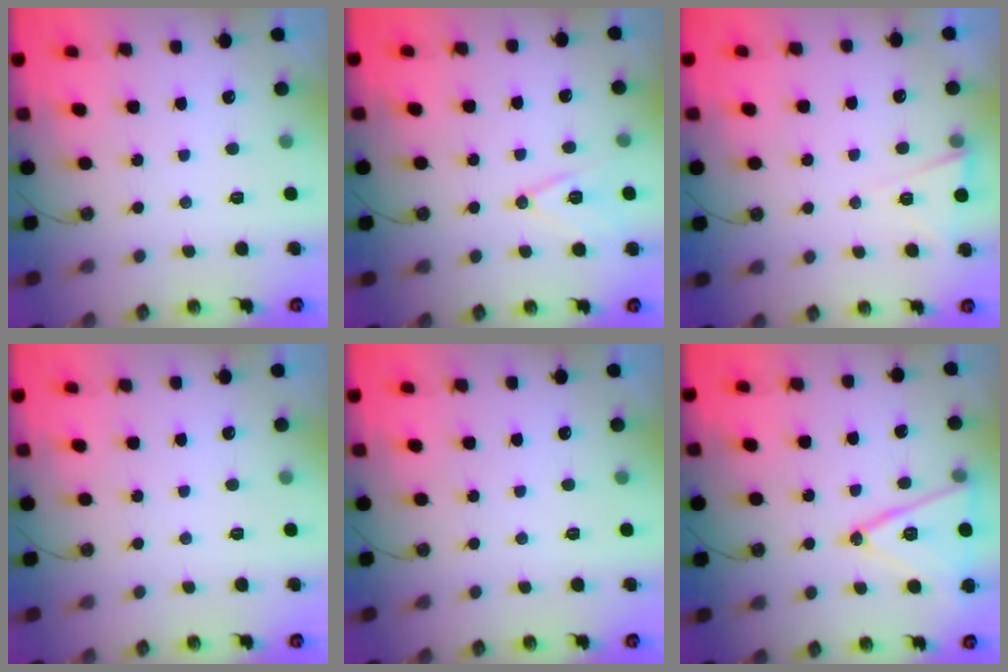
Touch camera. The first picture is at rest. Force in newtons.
{"total": 10.2, "press": 9.6, "slide": 3.3}
{"total": 2.8, "press": 2.4, "slide": 1.4}
{"total": 0.0}
{"total": 0.0}
{"total": 14.6, "press": 14.2, "slide": 3.3}